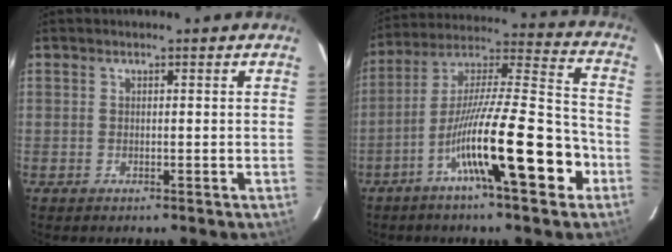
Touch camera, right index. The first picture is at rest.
{"total": 19.1, "force": [-8.3, 2.2, 17.1], "torque": [-0.300, 0.001, -0.140]}